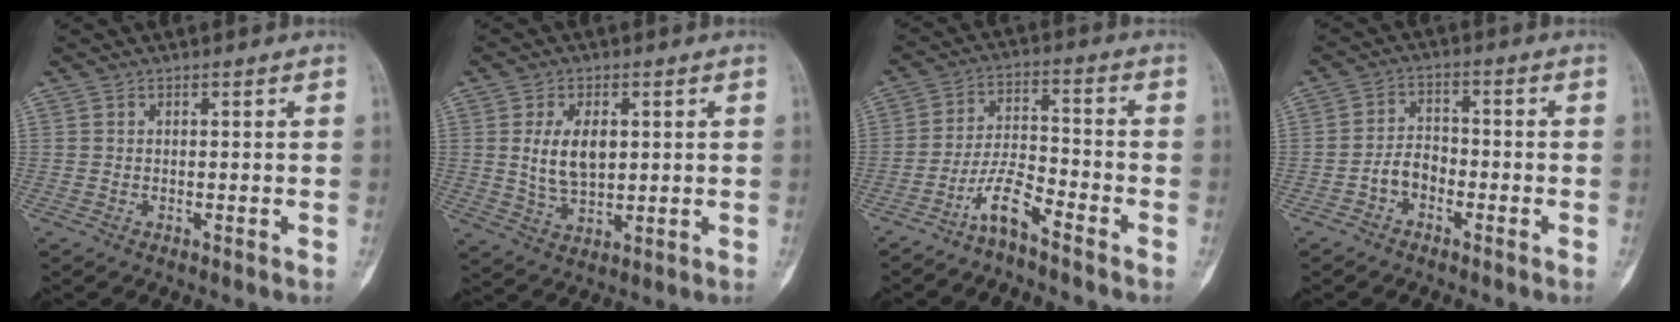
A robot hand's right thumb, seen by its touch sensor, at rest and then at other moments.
{"total": 8.2, "force": [1.5, 4.8, 6.5], "torque": [-0.107, -0.010, 0.035]}
{"total": 6.7, "force": [-5.0, 1.4, 4.2], "torque": [-0.082, 0.048, -0.100]}
{"total": 4.5, "force": [-2.2, 3.1, 2.5], "torque": [-0.029, 0.028, -0.048]}